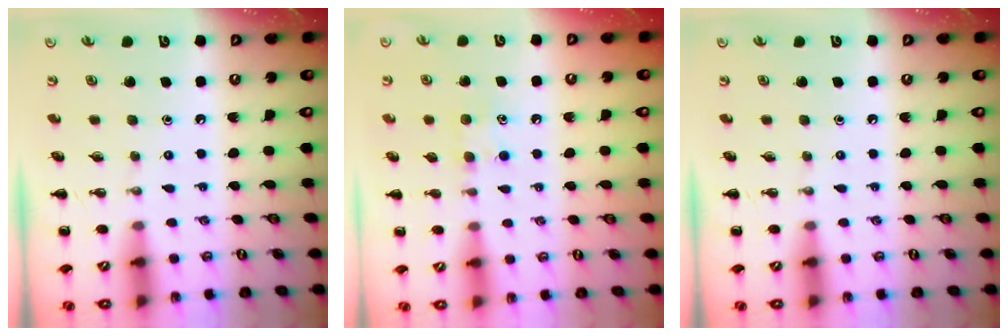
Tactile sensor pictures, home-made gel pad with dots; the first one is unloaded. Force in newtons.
{"total": 7.4, "press": 7.2, "slide": 1.4}
{"total": 0.0}